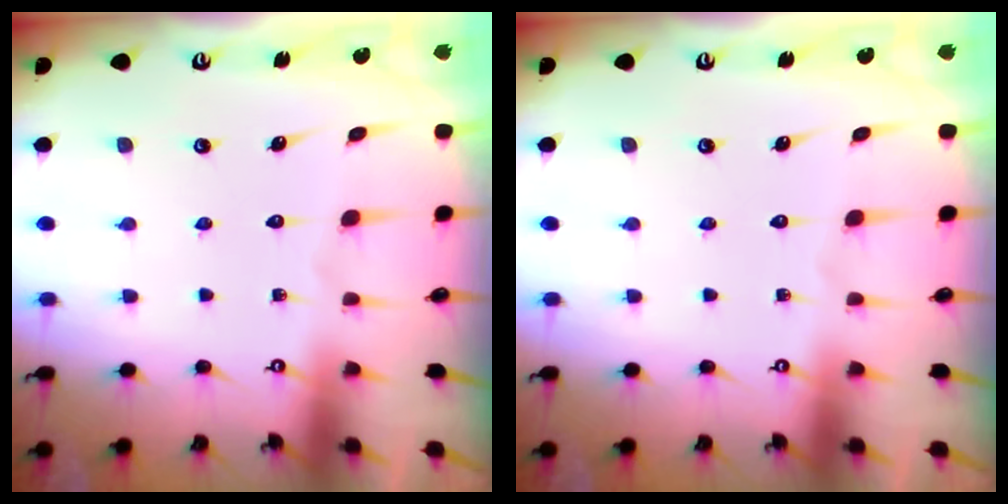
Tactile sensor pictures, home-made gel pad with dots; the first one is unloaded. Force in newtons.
{"total": 0.0}